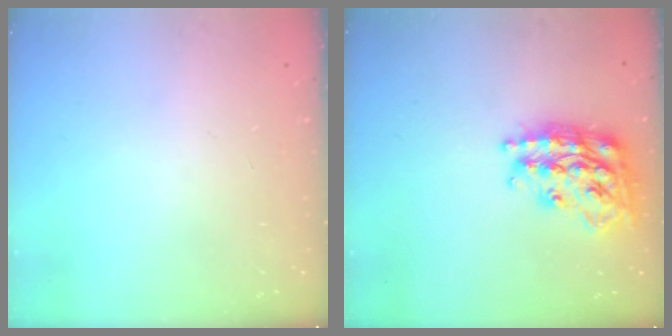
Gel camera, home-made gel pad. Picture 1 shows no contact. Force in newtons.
{"total": 22.0, "press": 21.9, "slide": 1.4}